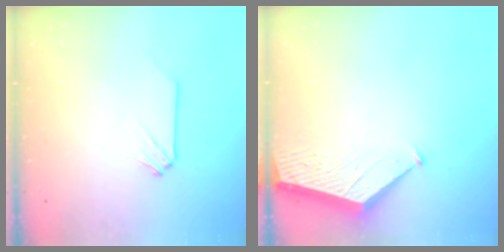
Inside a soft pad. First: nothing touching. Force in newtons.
{"total": 2.4, "press": 2.4, "slide": 0.3}